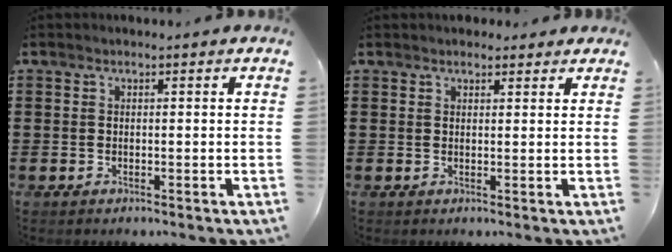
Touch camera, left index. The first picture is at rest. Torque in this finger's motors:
{"motor_torque": [1.55, -0.59, 0.53, 0.05]}